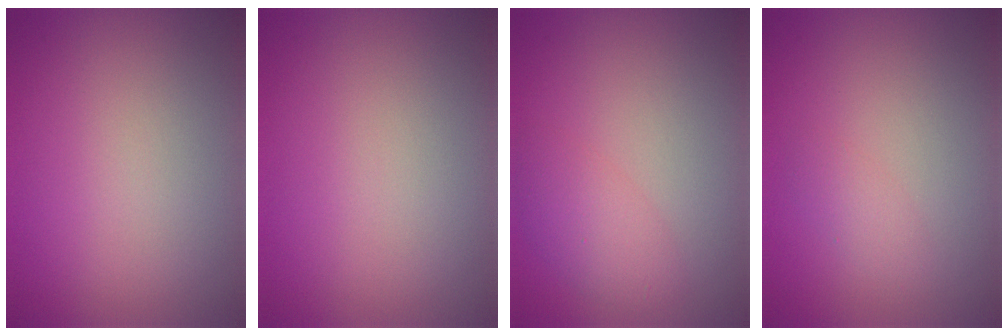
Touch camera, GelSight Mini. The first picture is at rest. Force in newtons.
{"total": 0.0}
{"total": 2.5, "press": 2.5, "slide": 0.1}
{"total": 1.1, "press": 1.1, "slide": 0.0}